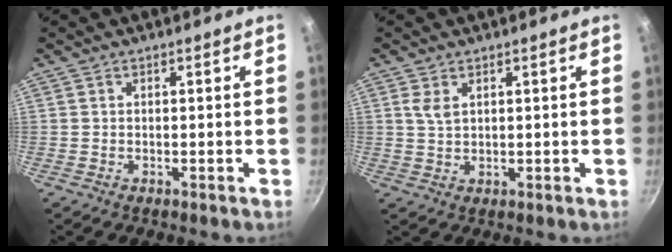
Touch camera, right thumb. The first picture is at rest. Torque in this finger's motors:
{"motor_torque": [0.57, 0.24, -0.46, 0.04, 0.17]}